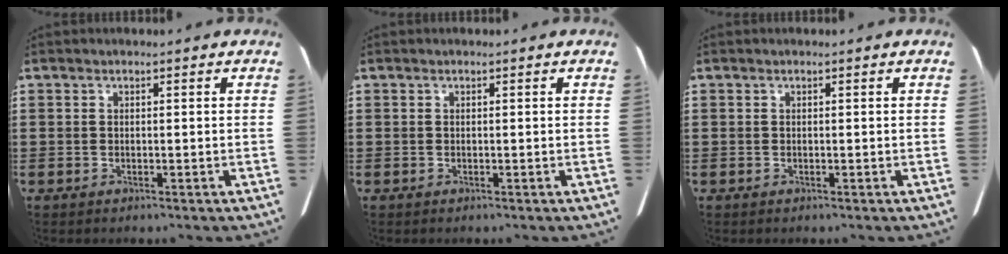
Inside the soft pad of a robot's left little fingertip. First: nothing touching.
{"total": 0.0}
{"total": 0.0}